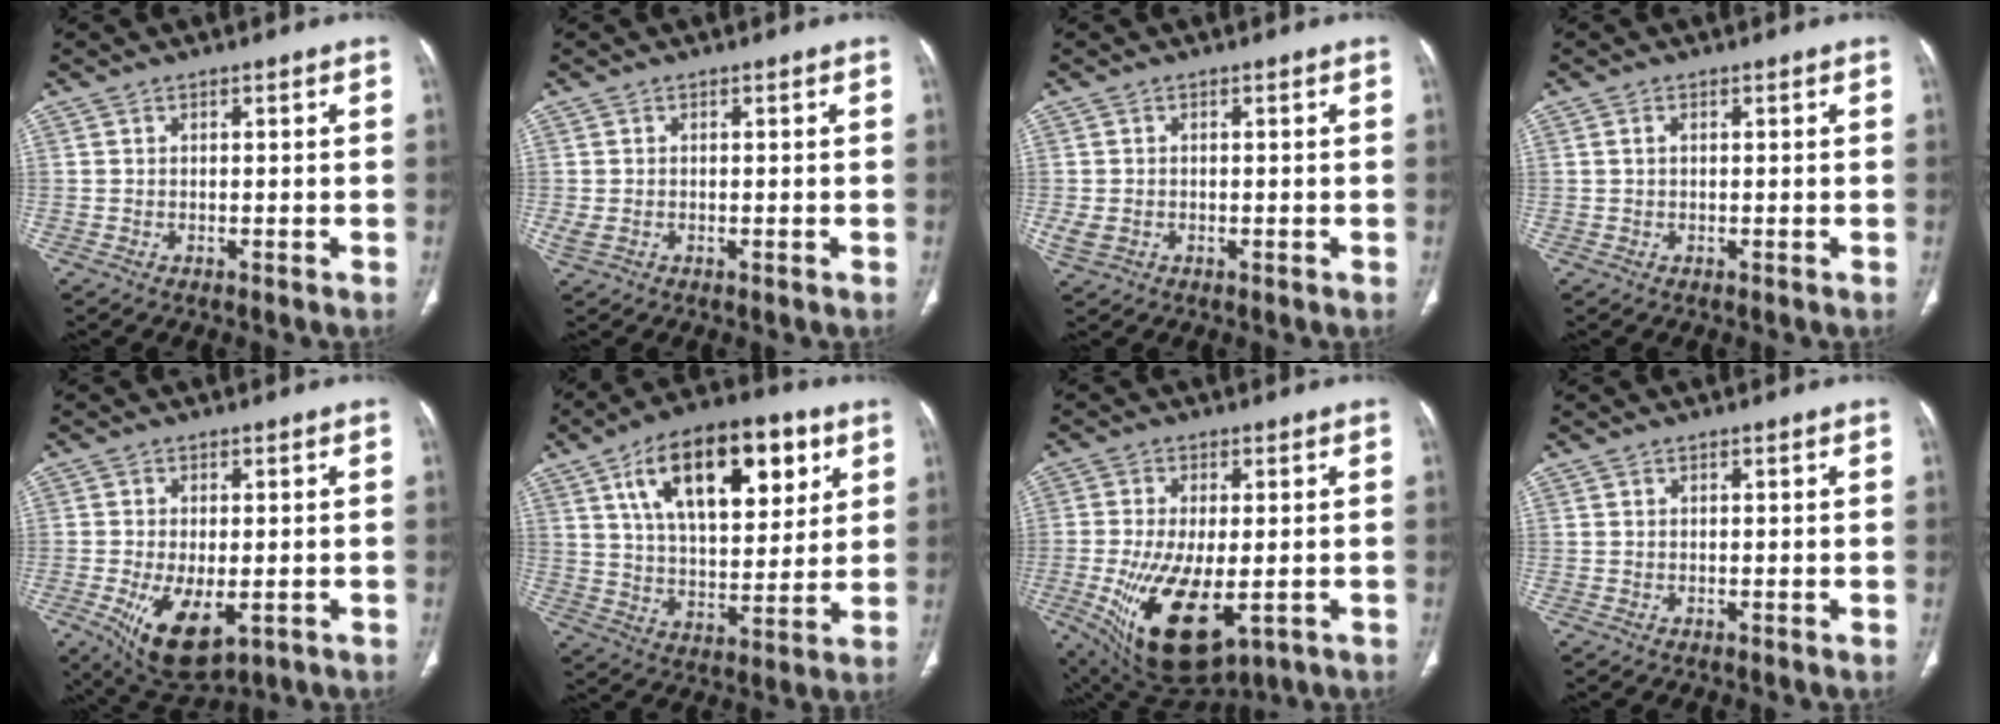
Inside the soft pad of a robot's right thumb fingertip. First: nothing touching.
{"total": 1.8, "force": [-0.3, 1.0, 1.4], "torque": [-0.043, 0.004, -0.002]}
{"total": 2.6, "force": [-0.4, 2.0, 1.6], "torque": [-0.042, 0.003, -0.003]}
{"total": 0.8, "force": [0.2, 0.5, 0.6], "torque": [-0.013, 0.003, 0.004]}
{"total": 11.2, "force": [-3.7, 5.5, 9.1], "torque": [-0.153, -0.014, -0.045]}
{"total": 22.6, "force": [9.6, 11.1, 17.2], "torque": [-0.240, -0.019, 0.158]}
{"total": 16.1, "force": [-4.4, 7.5, 13.6], "torque": [-0.255, -0.017, -0.048]}
{"total": 0.0}